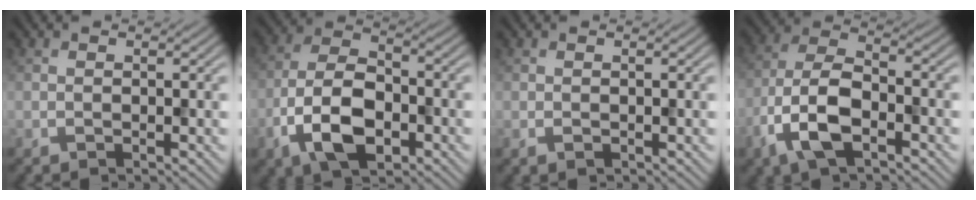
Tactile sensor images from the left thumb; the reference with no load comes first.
{"total": 9.7, "force": [-4.2, 5.0, 7.2], "torque": [-0.154, 0.001, -0.090]}
{"total": 0.8, "force": [-0.2, 0.5, 0.5], "torque": [-0.014, -0.001, -0.002]}
{"total": 9.0, "force": [-4.3, 4.0, 6.8], "torque": [-0.146, 0.003, -0.096]}